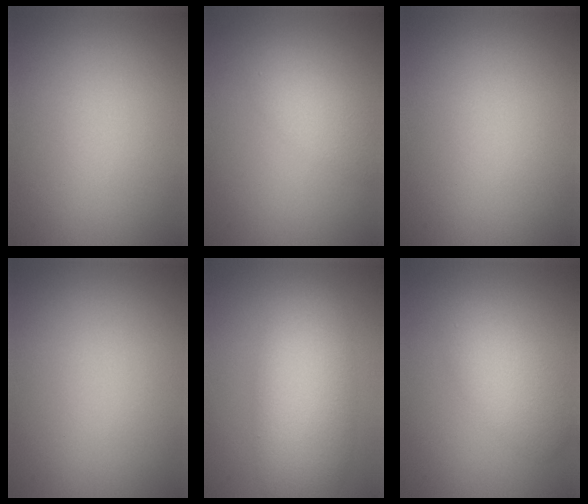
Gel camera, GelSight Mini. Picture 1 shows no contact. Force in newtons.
{"total": 2.8, "press": 2.8, "slide": 0.0}
{"total": 0.0}
{"total": 0.0}
{"total": 7.1, "press": 7.1, "slide": 0.1}
{"total": 3.6, "press": 3.6, "slide": 0.1}